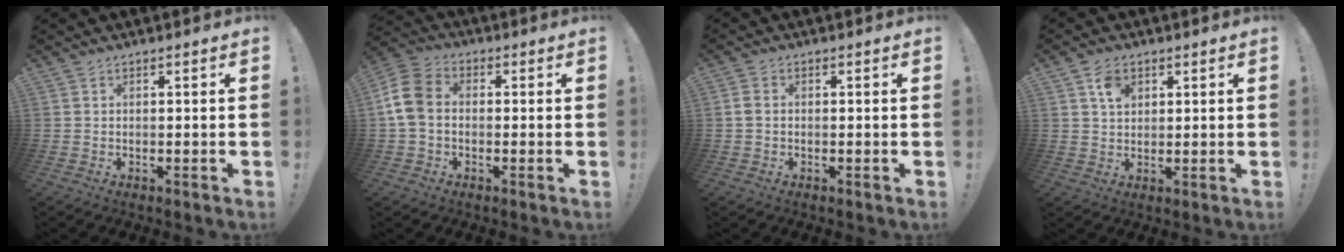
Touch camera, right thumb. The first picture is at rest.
{"total": 10.1, "force": [0.1, 7.4, 7.0], "torque": [-0.152, 0.016, 0.006]}
{"total": 1.9, "force": [-0.1, 1.3, 1.3], "torque": [-0.025, 0.007, -0.001]}
{"total": 4.7, "force": [2.2, 3.4, 2.5], "torque": [-0.033, -0.006, 0.038]}